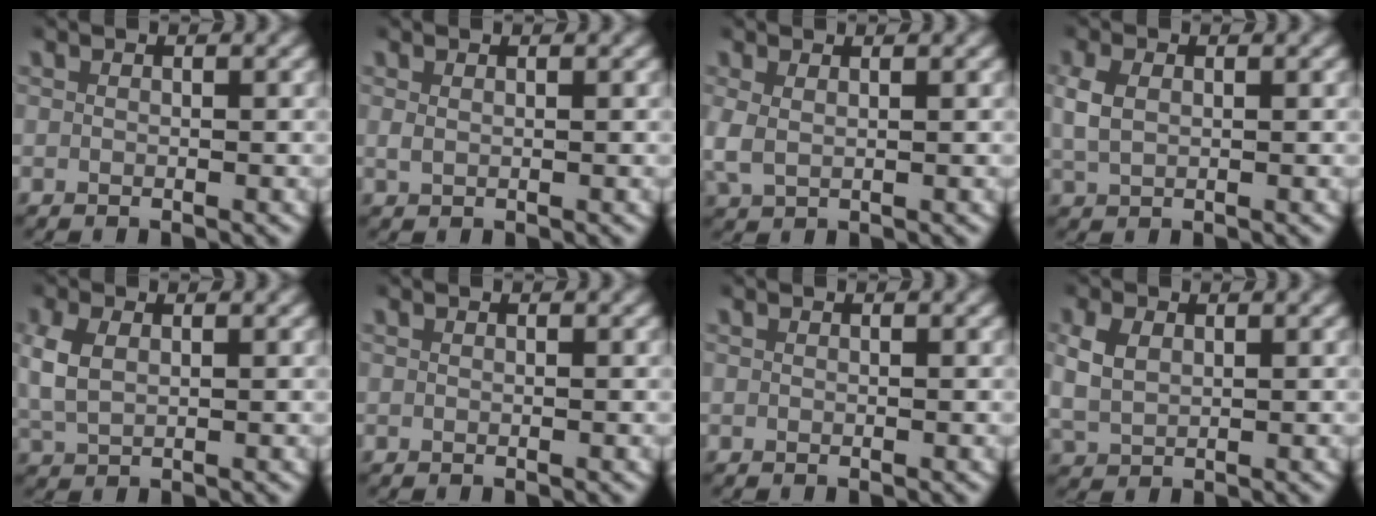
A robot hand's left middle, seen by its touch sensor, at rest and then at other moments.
{"total": 0.7, "force": [0.3, 0.4, 0.5], "torque": [-0.014, -0.002, 0.011]}
{"total": 2.7, "force": [0.4, 2.1, 1.7], "torque": [-0.057, -0.008, 0.015]}
{"total": 2.8, "force": [0.4, 2.0, 1.9], "torque": [-0.052, -0.002, 0.014]}
{"total": 3.7, "force": [0.5, 2.8, 2.4], "torque": [-0.073, -0.006, 0.016]}
{"total": 0.0}
{"total": 0.0}
{"total": 3.9, "force": [0.7, 3.3, 2.0], "torque": [-0.060, -0.003, 0.019]}